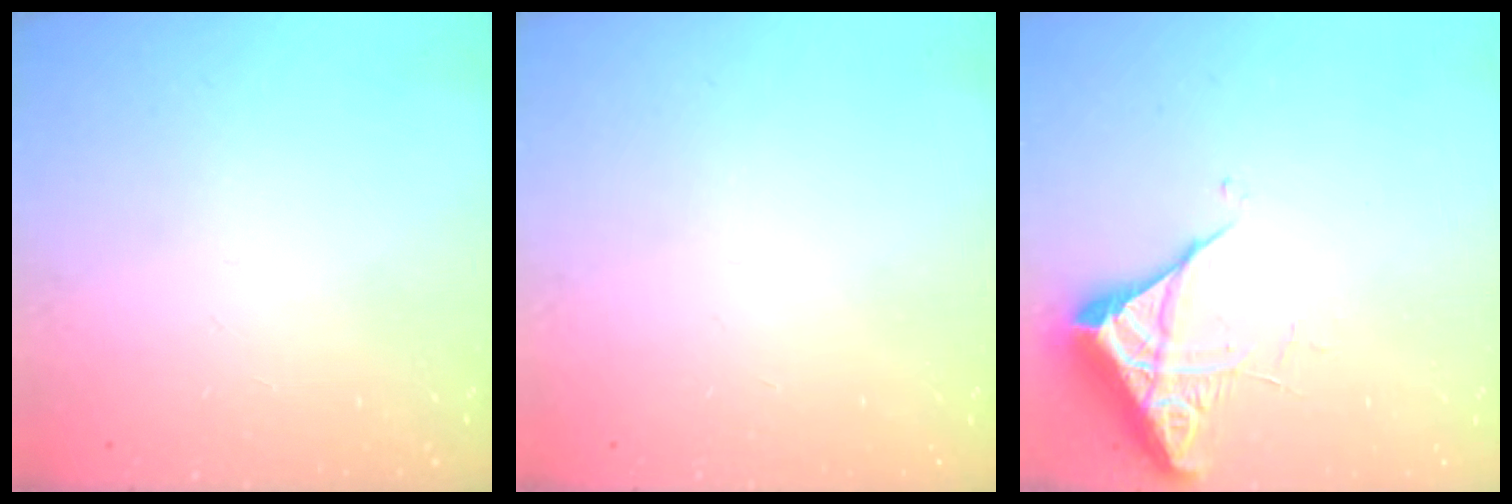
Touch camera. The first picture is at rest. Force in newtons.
{"total": 0.0}
{"total": 5.4, "press": 5.4, "slide": 0.3}